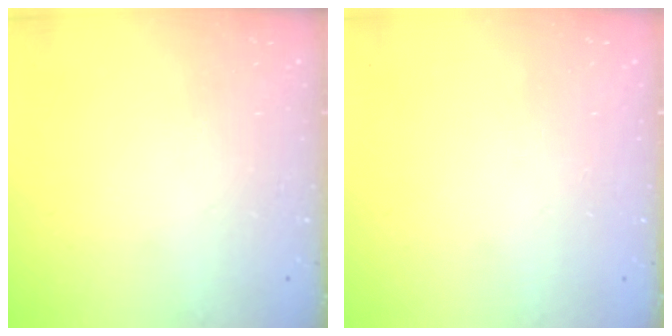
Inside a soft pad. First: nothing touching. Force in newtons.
{"total": 0.7, "press": 0.7, "slide": 0.1}